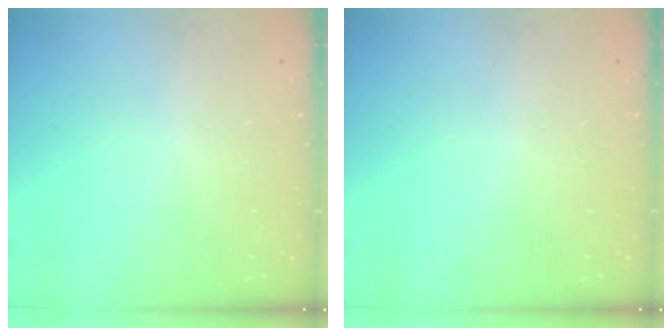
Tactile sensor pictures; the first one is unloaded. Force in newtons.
{"total": 0.0}